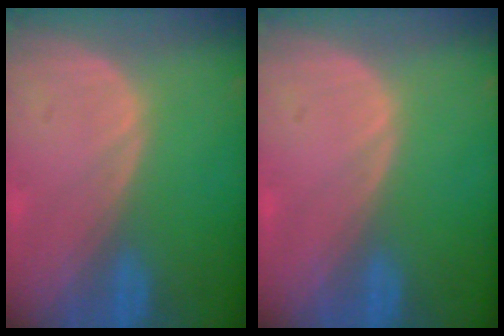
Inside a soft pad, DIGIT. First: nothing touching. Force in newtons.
{"total": 0.0}